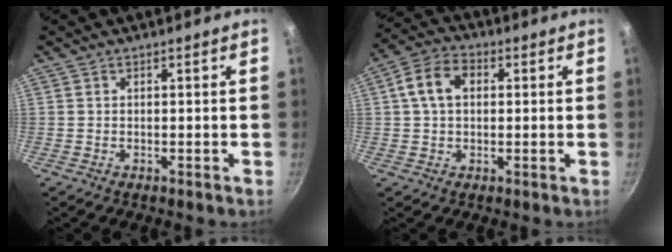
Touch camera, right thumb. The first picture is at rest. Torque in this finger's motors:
{"motor_torque": [-0.80, 1.03, 0.83, 0.22, 0.28]}